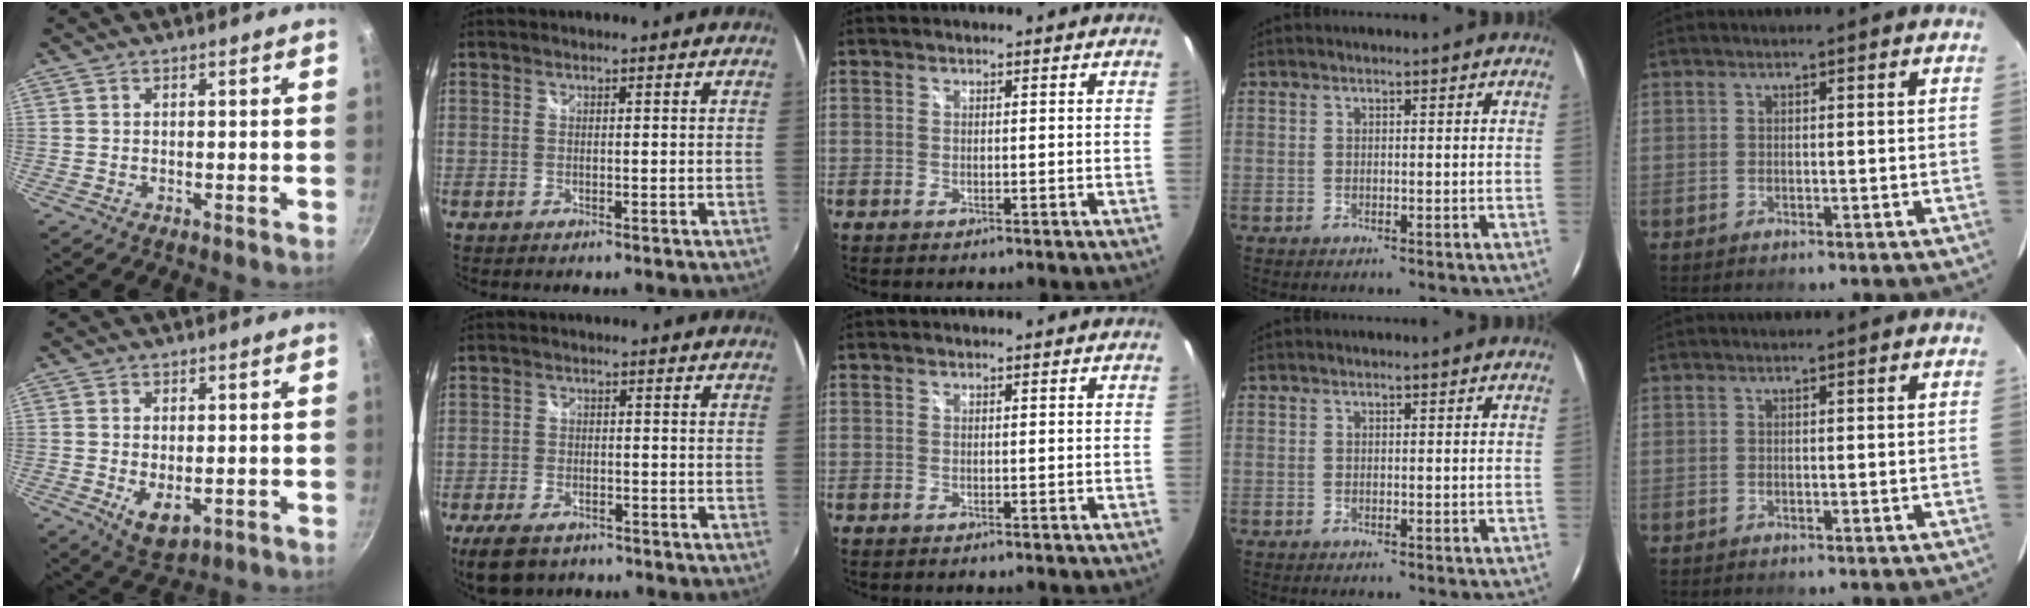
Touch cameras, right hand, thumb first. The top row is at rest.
{"thumb": {"total": 6.0, "force": [-1.2, 3.4, 4.8], "torque": [-0.076, -0.015, -0.008]}, "index": {"total": 7.7, "force": [-5.5, 3.9, 3.8], "torque": [-0.101, -0.012, -0.096]}}